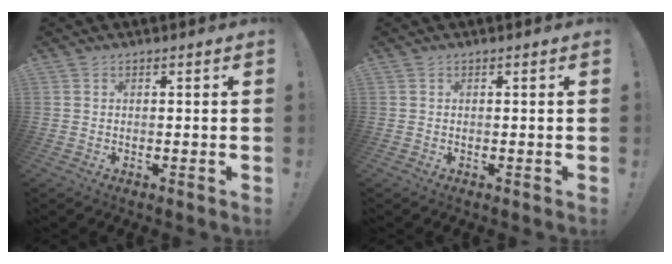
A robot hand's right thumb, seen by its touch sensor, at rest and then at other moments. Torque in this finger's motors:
{"motor_torque": [-0.07, -0.07, 0.08, 0.01, 0.04]}